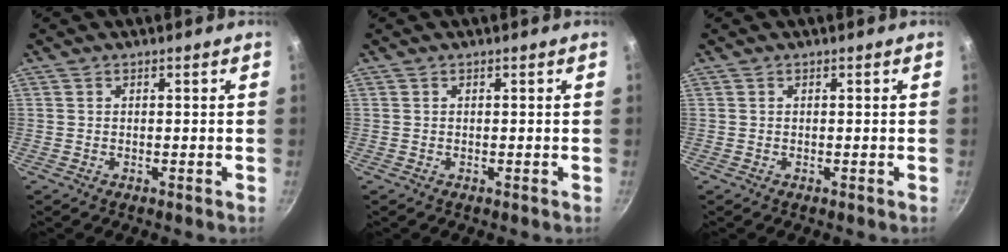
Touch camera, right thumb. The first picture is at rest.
{"total": 0.0}
{"total": 0.0}